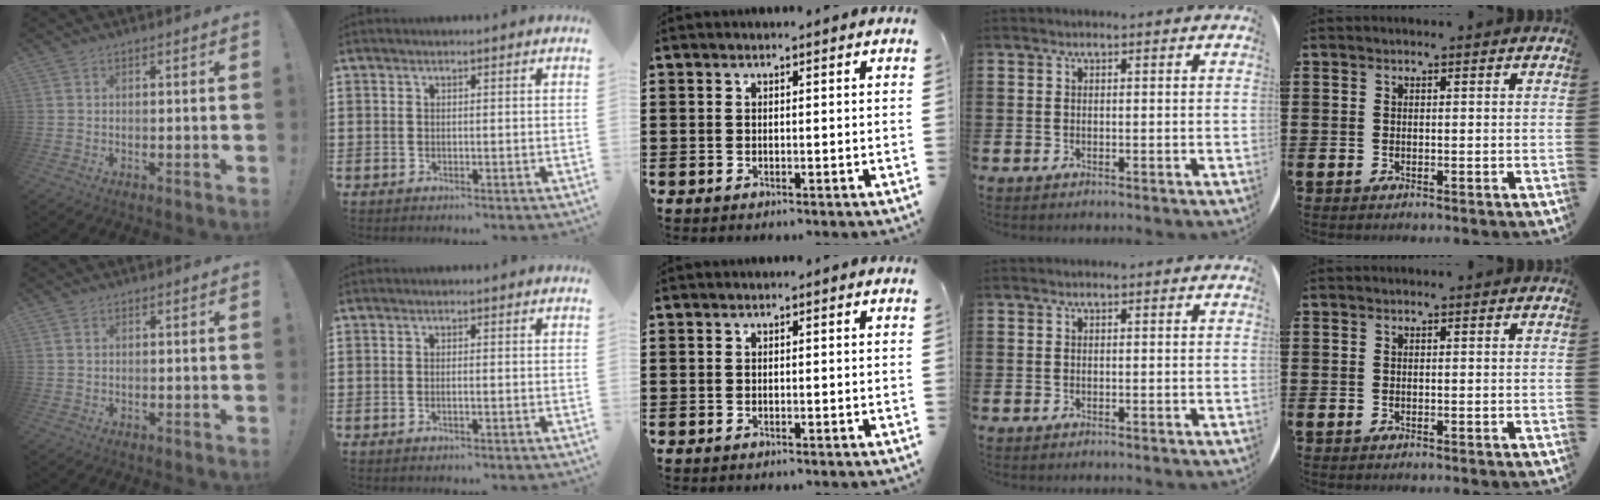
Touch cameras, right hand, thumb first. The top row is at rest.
{"thumb": {"total": 0.9, "force": [0.5, 0.7, 0.4], "torque": [-0.005, 0.001, 0.008]}, "index": {"total": 0.8, "force": [-0.3, 0.1, 0.7], "torque": [-0.014, -0.004, -0.005]}}